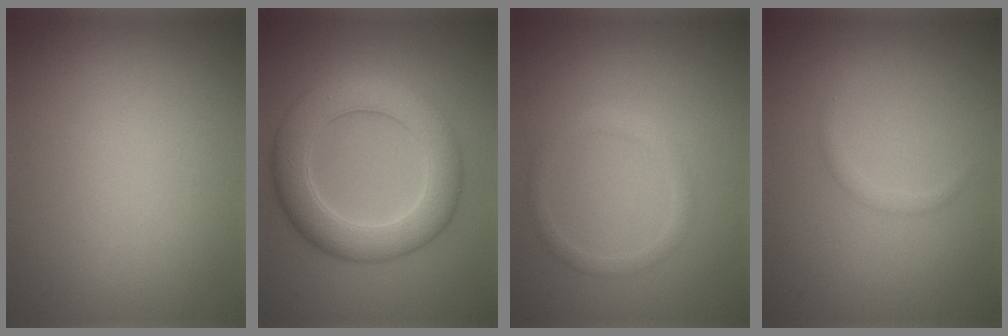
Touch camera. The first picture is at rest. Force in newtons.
{"total": 7.1, "press": 7.1, "slide": 0.3}
{"total": 1.6, "press": 1.6, "slide": 0.1}
{"total": 0.9, "press": 0.9, "slide": 0.0}